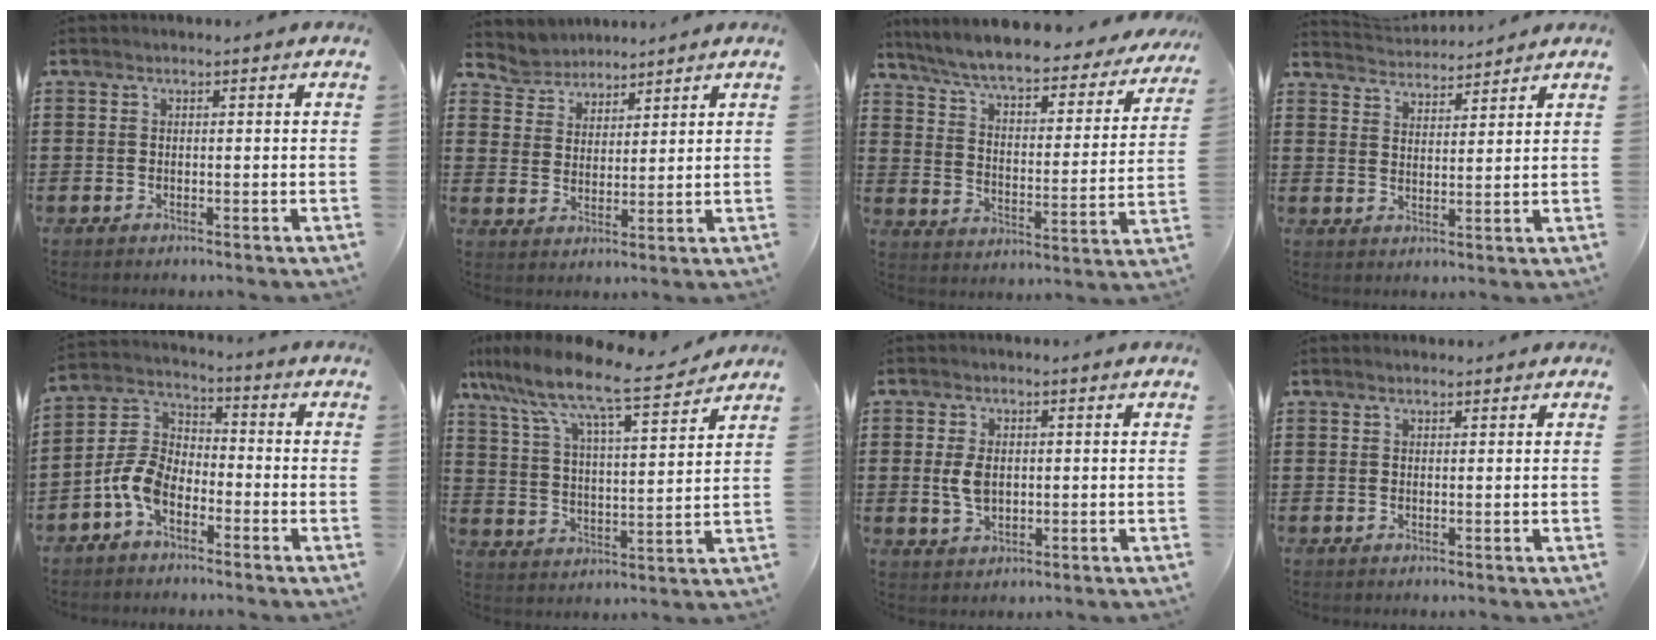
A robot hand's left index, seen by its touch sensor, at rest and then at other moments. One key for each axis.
{"total": 4.5, "fx": 4.1, "fy": 1.7, "fz": -0.6, "tx": -0.012, "ty": -0.014, "tz": 0.076}
{"total": 6.5, "fx": 5.9, "fy": 0.4, "fz": 2.7, "tx": -0.079, "ty": -0.039, "tz": 0.097}
{"total": 3.3, "fx": 3.3, "fy": 0.1, "fz": -0.2, "tx": -0.008, "ty": -0.015, "tz": 0.059}
{"total": 7.2, "fx": -4.2, "fy": 4.0, "fz": 4.3, "tx": -0.129, "ty": -0.002, "tz": -0.093}
{"total": 8.9, "fx": 7.7, "fy": 0.4, "fz": 4.3, "tx": -0.114, "ty": -0.049, "tz": 0.126}
{"total": 4.3, "fx": 0.3, "fy": 2.6, "fz": 3.3, "tx": -0.083, "ty": 0.001, "tz": 0.000}
{"total": 0.8, "fx": 0.7, "fy": 0.2, "fz": 0.3, "tx": -0.006, "ty": 0.001, "tz": 0.014}